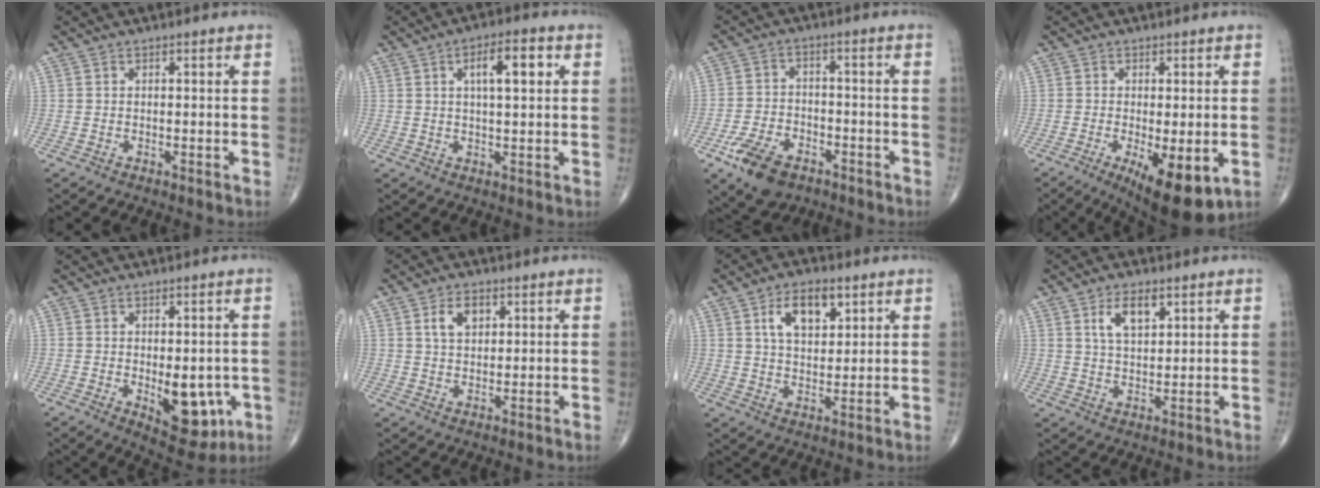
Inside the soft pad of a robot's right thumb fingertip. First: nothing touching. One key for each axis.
{"total": 7.5, "fx": 2.3, "fy": 2.5, "fz": 6.6, "tx": -0.094, "ty": 0.003, "tz": 0.033}
{"total": 9.9, "fx": -5.6, "fy": 5.9, "fz": 5.7, "tx": -0.095, "ty": 0.020, "tz": -0.096}
{"total": 11.2, "fx": -3.8, "fy": 3.8, "fz": 9.8, "tx": -0.145, "ty": -0.020, "tz": -0.049}
{"total": 10.2, "fx": -2.1, "fy": 5.3, "fz": 8.4, "tx": -0.080, "ty": -0.013, "tz": -0.017}
{"total": 5.0, "fx": 2.0, "fy": 3.1, "fz": 3.4, "tx": -0.048, "ty": -0.006, "tz": 0.036}
{"total": 9.1, "fx": 4.0, "fy": 5.0, "fz": 6.5, "tx": -0.087, "ty": -0.013, "tz": 0.069}
{"total": 6.2, "fx": 3.0, "fy": 3.0, "fz": 4.6, "tx": -0.072, "ty": -0.014, "tz": 0.056}